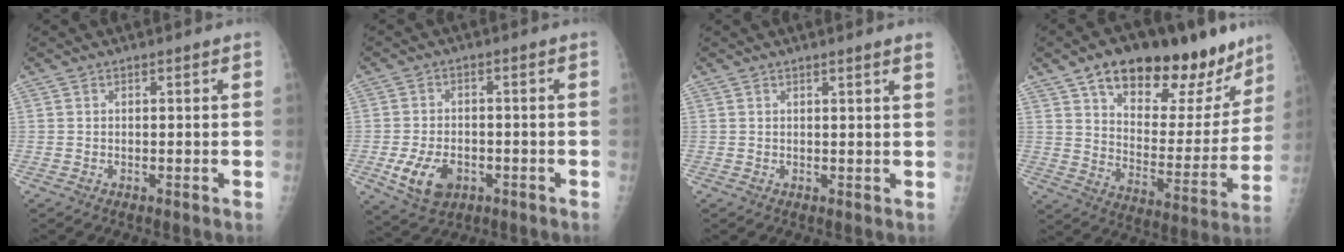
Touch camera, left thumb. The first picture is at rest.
{"total": 8.1, "force": [-2.8, 5.4, 5.3], "torque": [-0.090, 0.006, -0.039]}
{"total": 2.3, "force": [1.8, -0.4, 1.5], "torque": [-0.019, -0.005, 0.020]}
{"total": 25.5, "force": [17.0, 11.6, 15.1], "torque": [-0.166, -0.055, 0.258]}